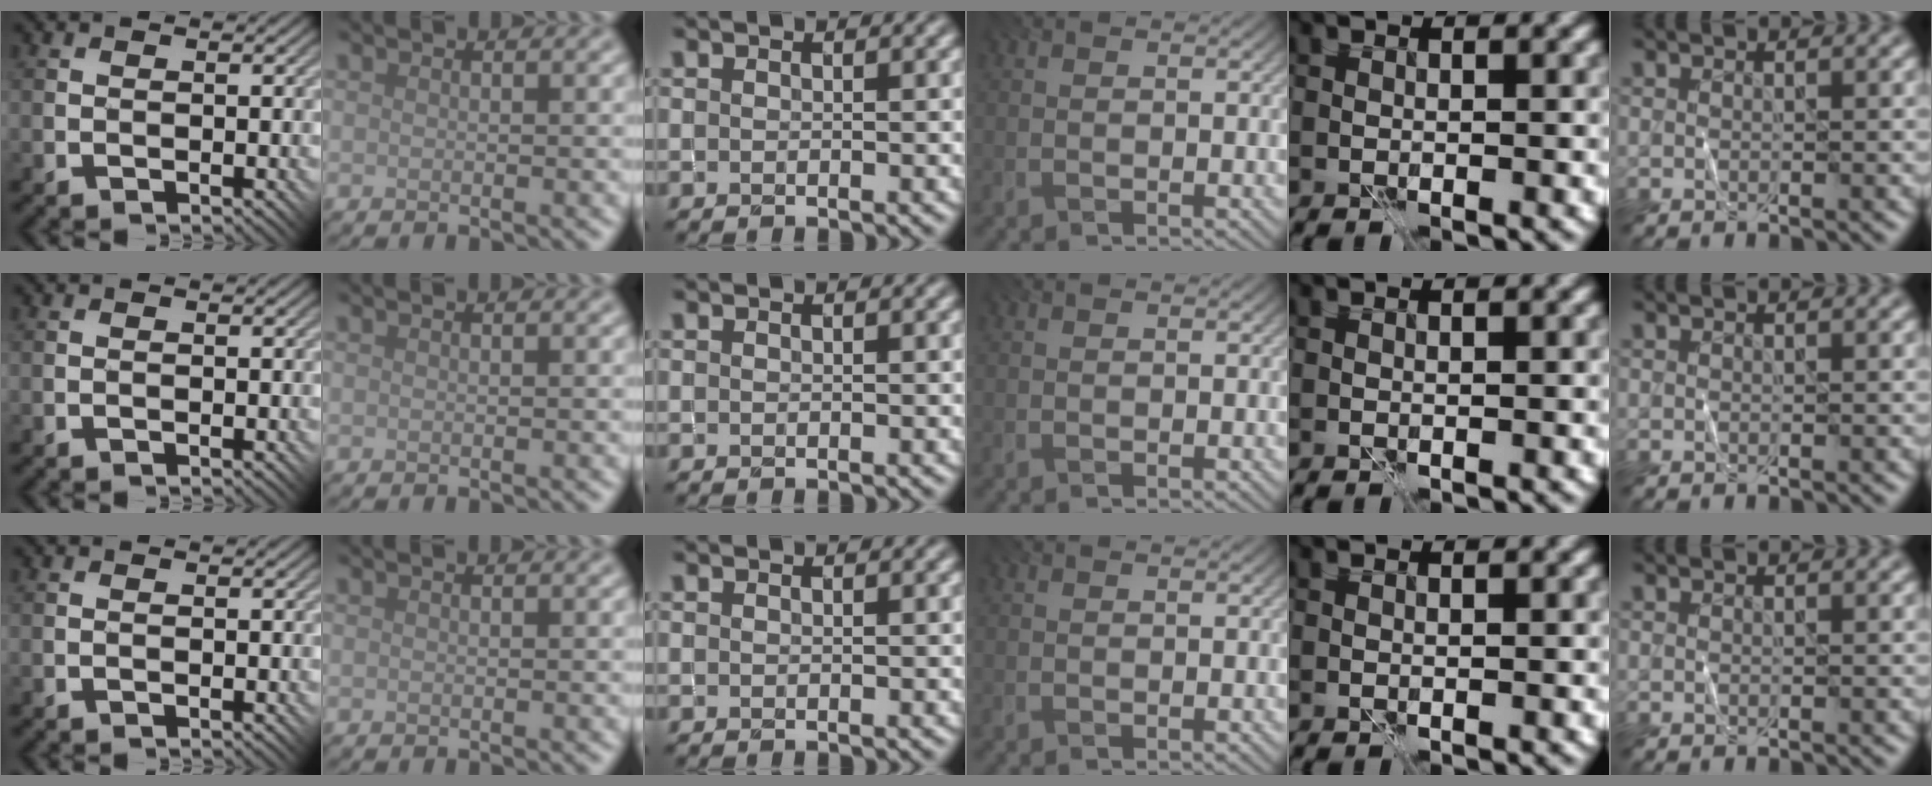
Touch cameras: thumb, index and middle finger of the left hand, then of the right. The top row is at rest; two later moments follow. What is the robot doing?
{"motion": "fold", "object": "shorts"}